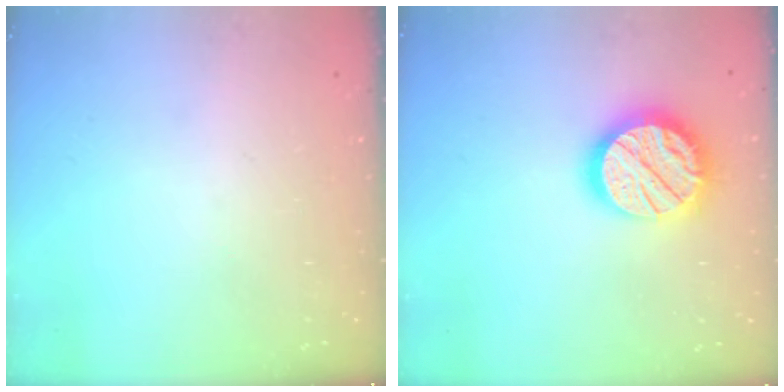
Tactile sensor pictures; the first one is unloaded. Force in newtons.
{"total": 18.1, "press": 18.0, "slide": 1.4}